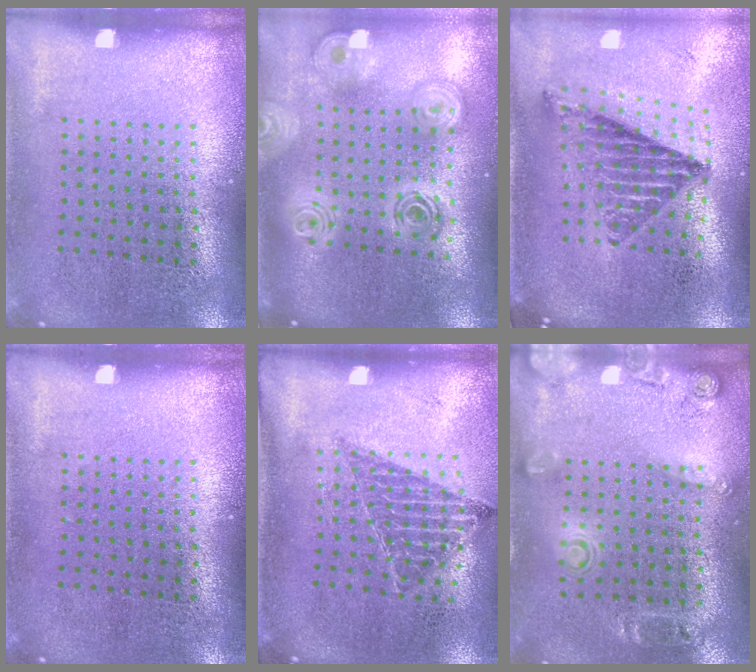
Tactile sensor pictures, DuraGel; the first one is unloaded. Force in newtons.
{"total": 2.5, "press": 1.9, "slide": 1.6}
{"total": 1.3, "press": 1.2, "slide": 0.6}
{"total": 0.0}
{"total": 0.9, "press": 0.8, "slide": 0.2}
{"total": 1.8, "press": 1.2, "slide": 1.3}